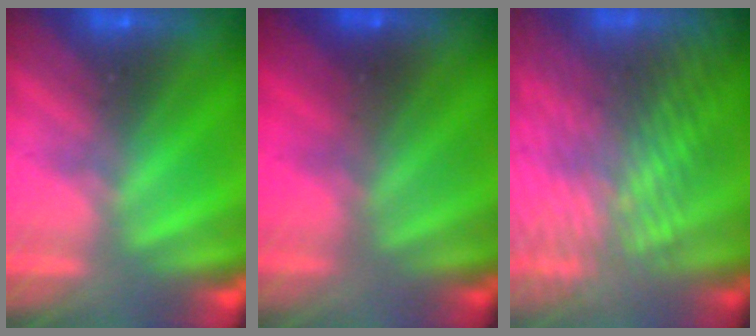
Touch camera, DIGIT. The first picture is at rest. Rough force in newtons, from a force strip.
{"total": 1.6}
{"total": 9.6}